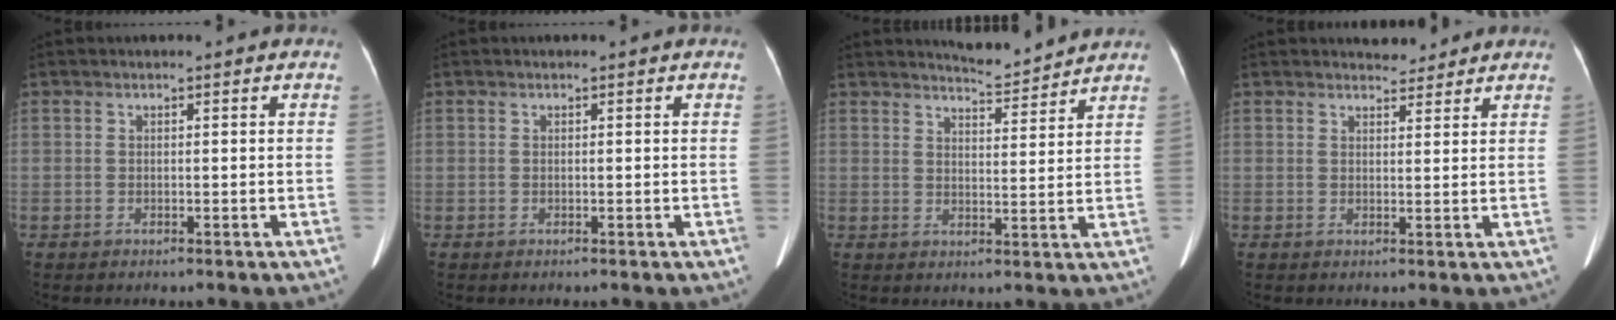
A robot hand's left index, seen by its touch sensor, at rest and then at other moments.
{"total": 0.0}
{"total": 5.3, "force": [5.3, -0.1, 0.2], "torque": [-0.014, -0.008, 0.075]}
{"total": 2.9, "force": [2.7, 0.9, 0.1], "torque": [-0.001, -0.001, 0.037]}